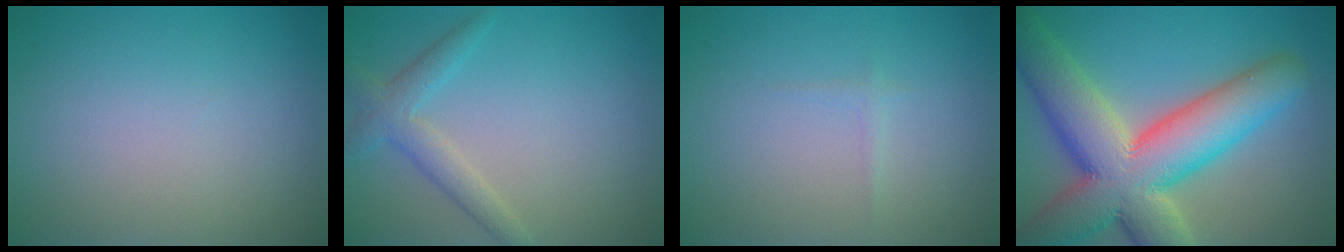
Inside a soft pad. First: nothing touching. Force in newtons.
{"total": 2.8, "press": 2.8, "slide": 0.1}
{"total": 0.6, "press": 0.6, "slide": 0.0}
{"total": 13.6, "press": 13.6, "slide": 0.8}